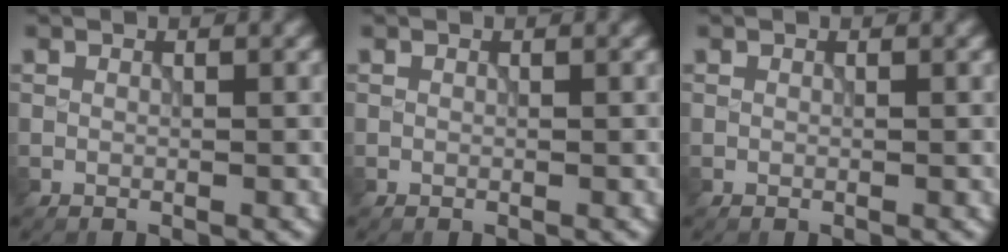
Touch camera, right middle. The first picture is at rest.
{"total": 0.0}
{"total": 0.0}